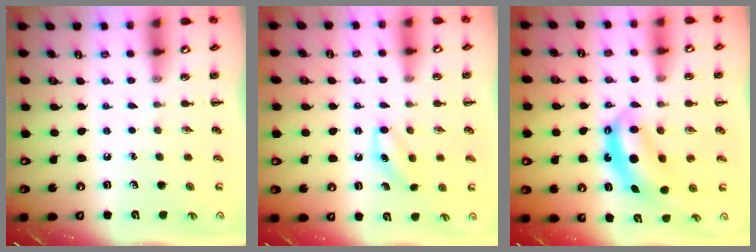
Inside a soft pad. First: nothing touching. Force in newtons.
{"total": 9.3, "press": 9.2, "slide": 1.8}
{"total": 6.7, "press": 6.6, "slide": 1.2}